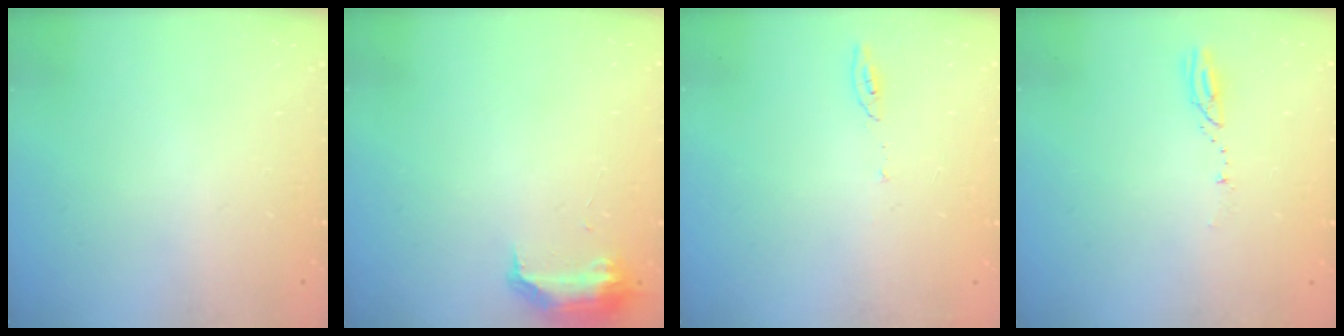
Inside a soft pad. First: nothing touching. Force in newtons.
{"total": 8.5, "press": 8.4, "slide": 0.9}
{"total": 4.8, "press": 4.8, "slide": 0.6}
{"total": 3.7, "press": 3.7, "slide": 0.4}